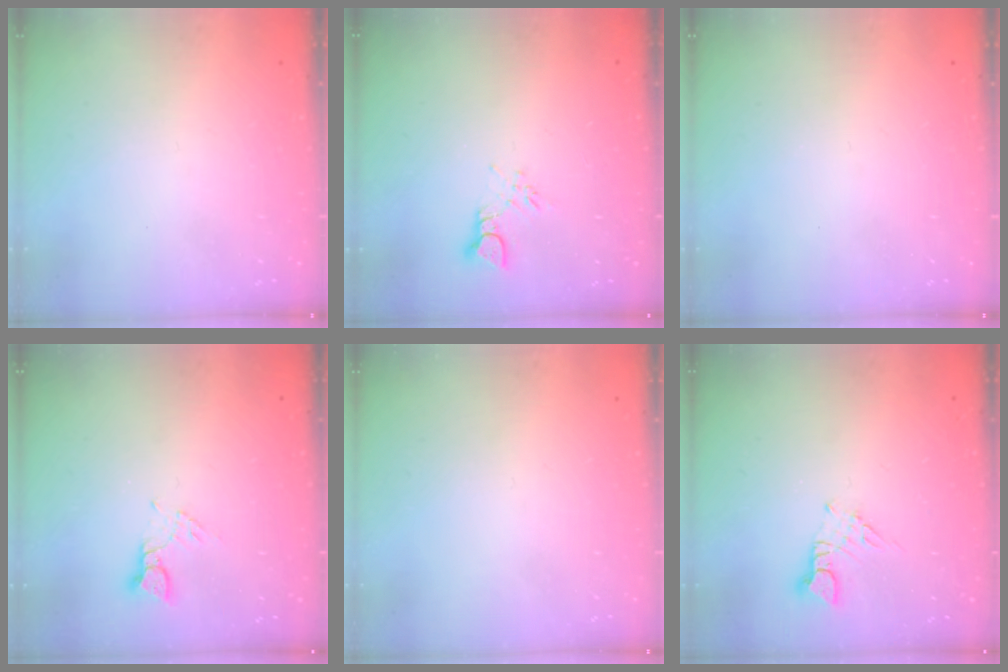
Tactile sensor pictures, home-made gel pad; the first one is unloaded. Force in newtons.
{"total": 2.7, "press": 2.7, "slide": 0.4}
{"total": 0.0}
{"total": 2.6, "press": 2.6, "slide": 0.1}
{"total": 0.0}
{"total": 2.5, "press": 2.5, "slide": 0.3}